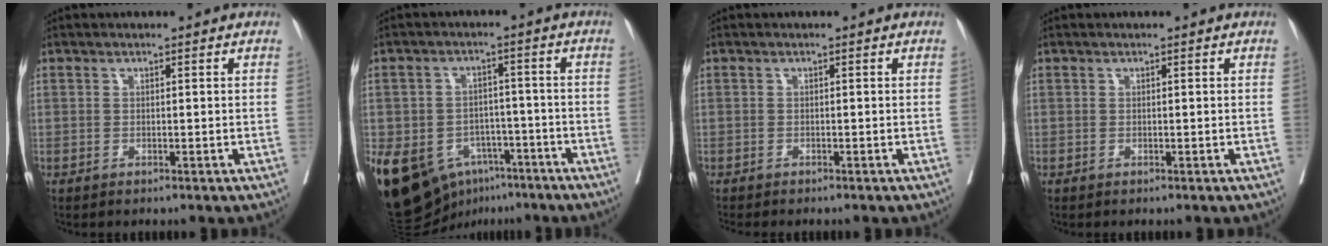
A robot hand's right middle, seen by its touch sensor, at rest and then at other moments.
{"total": 16.1, "force": [-8.6, 11.1, 8.0], "torque": [-0.169, 0.010, -0.122]}
{"total": 2.7, "force": [-2.4, 0.0, 1.2], "torque": [-0.011, -0.003, -0.032]}
{"total": 0.0}